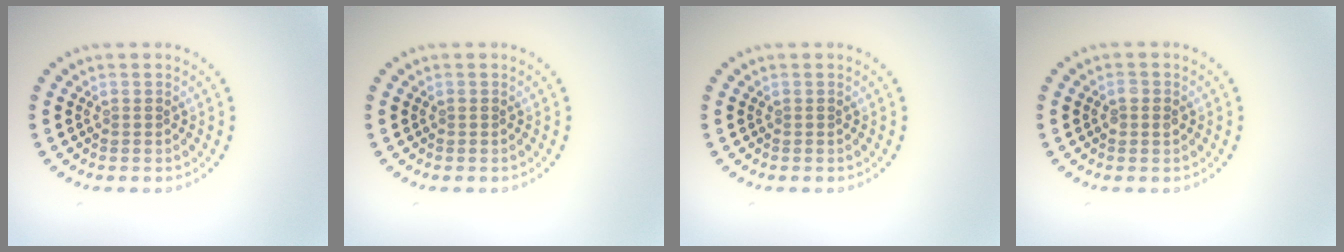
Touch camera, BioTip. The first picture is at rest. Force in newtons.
{"total": 0.0}
{"total": 0.0}
{"total": 1.1, "press": 1.1, "slide": 0.0}